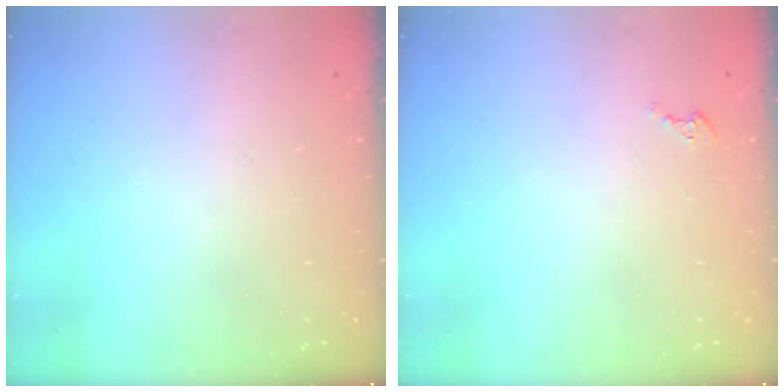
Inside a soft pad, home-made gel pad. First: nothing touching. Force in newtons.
{"total": 1.6, "press": 1.6, "slide": 0.2}